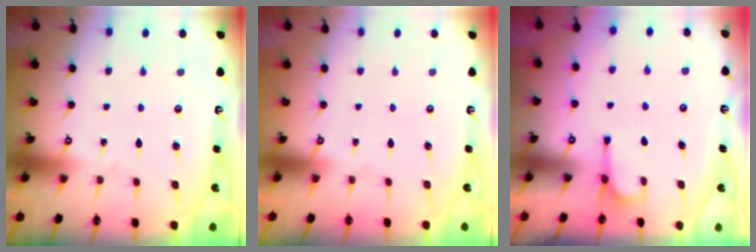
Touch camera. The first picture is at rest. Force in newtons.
{"total": 1.5, "press": 1.4, "slide": 0.6}
{"total": 3.2, "press": 3.0, "slide": 1.0}